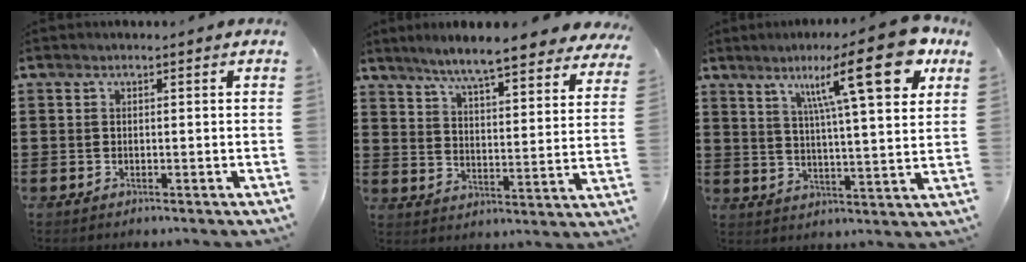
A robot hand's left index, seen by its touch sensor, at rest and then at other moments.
{"total": 6.8, "force": [6.2, -0.3, 2.7], "torque": [-0.081, -0.038, 0.103]}
{"total": 15.9, "force": [9.0, 2.7, 12.8], "torque": [-0.208, -0.027, 0.134]}